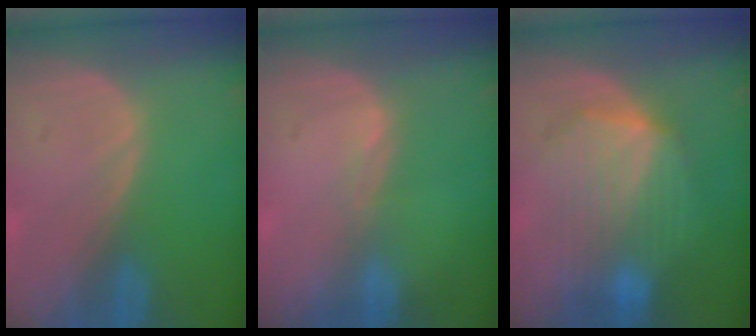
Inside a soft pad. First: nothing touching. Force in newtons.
{"total": 1.0, "press": 0.7, "slide": 0.7}
{"total": 8.2, "press": 8.2, "slide": 0.2}